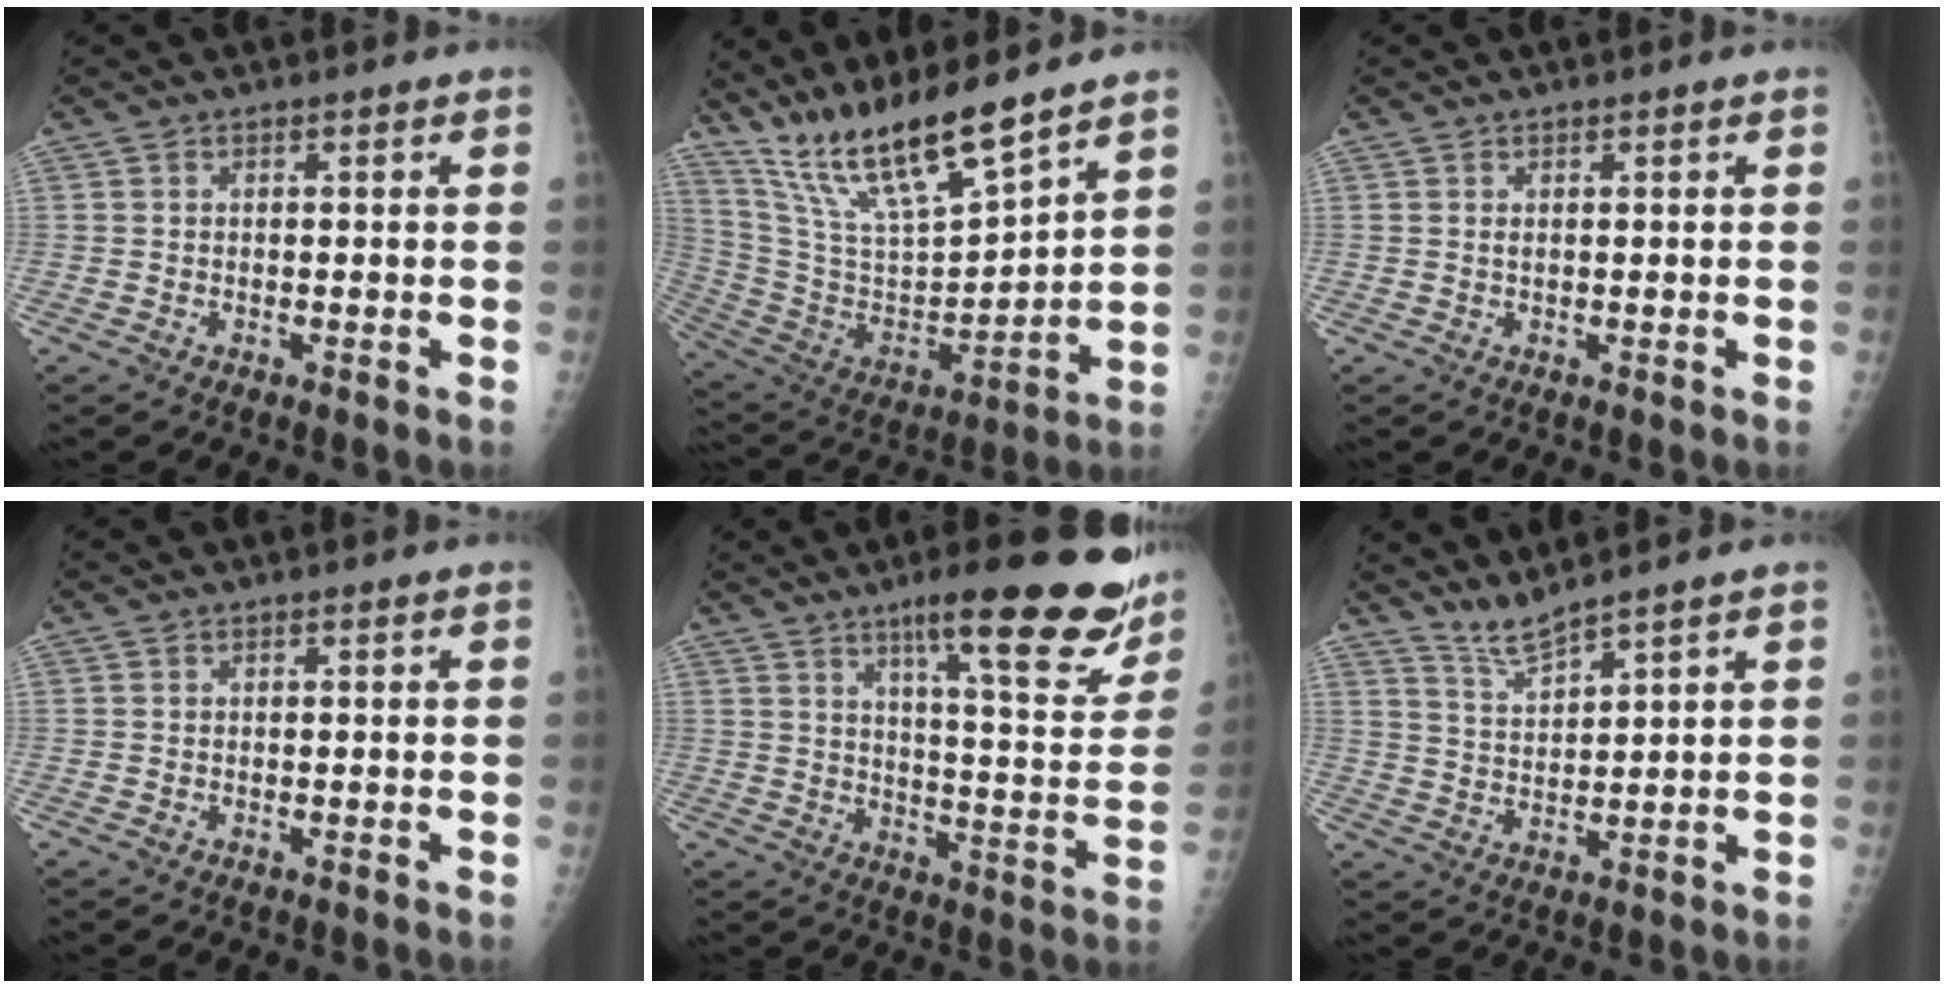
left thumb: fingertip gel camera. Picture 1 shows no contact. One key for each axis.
{"total": 18.1, "fx": 14.6, "fy": 2.5, "fz": 10.5, "tx": -0.180, "ty": -0.072, "tz": 0.289}
{"total": 0.7, "fx": 0.4, "fy": 0.2, "fz": 0.6, "tx": -0.010, "ty": -0.001, "tz": 0.009}
{"total": 0.0}
{"total": 22.8, "fx": 14.5, "fy": 4.3, "fz": 17.0, "tx": -0.201, "ty": -0.060, "tz": 0.203}
{"total": 4.6, "fx": 4.4, "fy": -0.5, "fz": 1.4, "tx": -0.032, "ty": -0.040, "tz": 0.098}